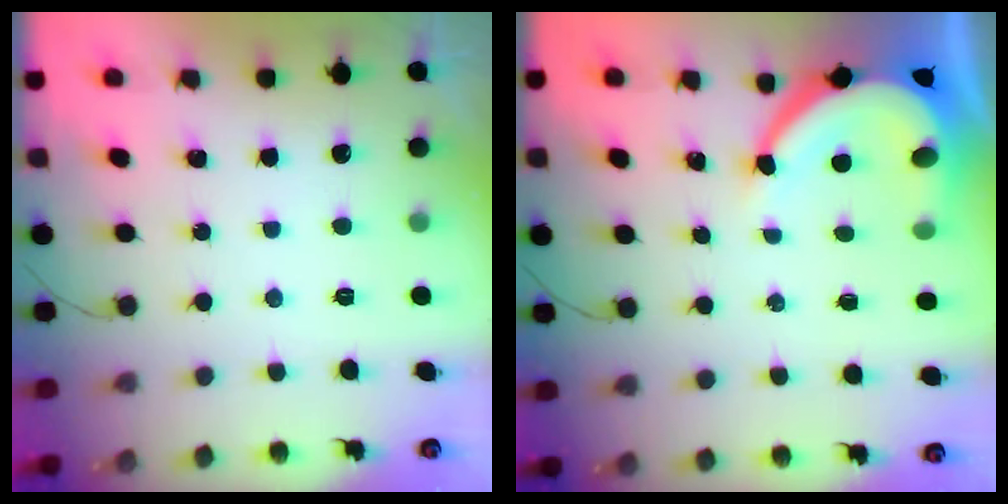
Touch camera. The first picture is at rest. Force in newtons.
{"total": 10.5, "press": 10.4, "slide": 1.4}